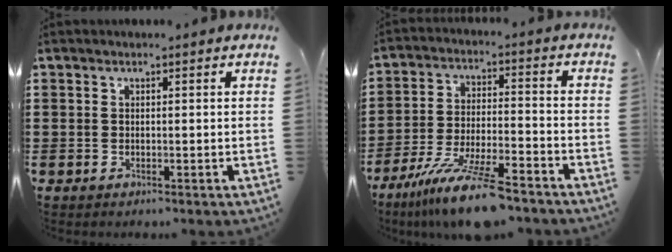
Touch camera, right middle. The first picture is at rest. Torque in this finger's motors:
{"motor_torque": [1.54, -0.60, 0.59, 0.12]}